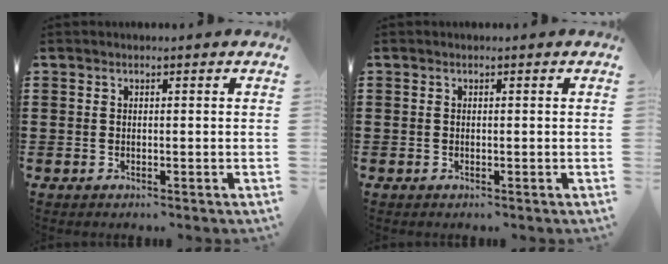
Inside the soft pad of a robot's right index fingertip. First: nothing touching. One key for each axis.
{"total": 0.0}